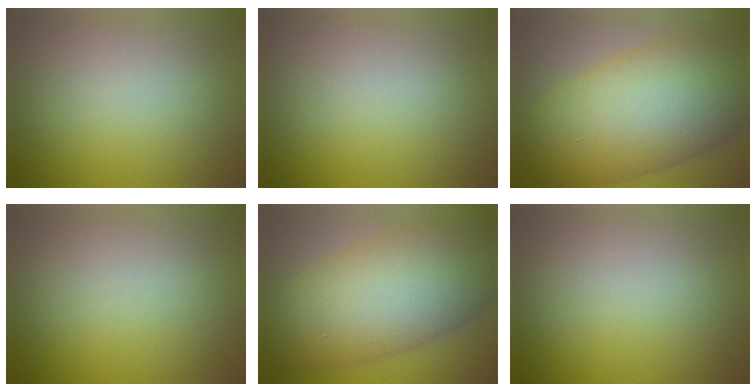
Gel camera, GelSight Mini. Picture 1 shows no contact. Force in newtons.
{"total": 0.0}
{"total": 13.6, "press": 13.6, "slide": 0.6}
{"total": 0.0}
{"total": 11.6, "press": 11.6, "slide": 0.4}
{"total": 0.0}